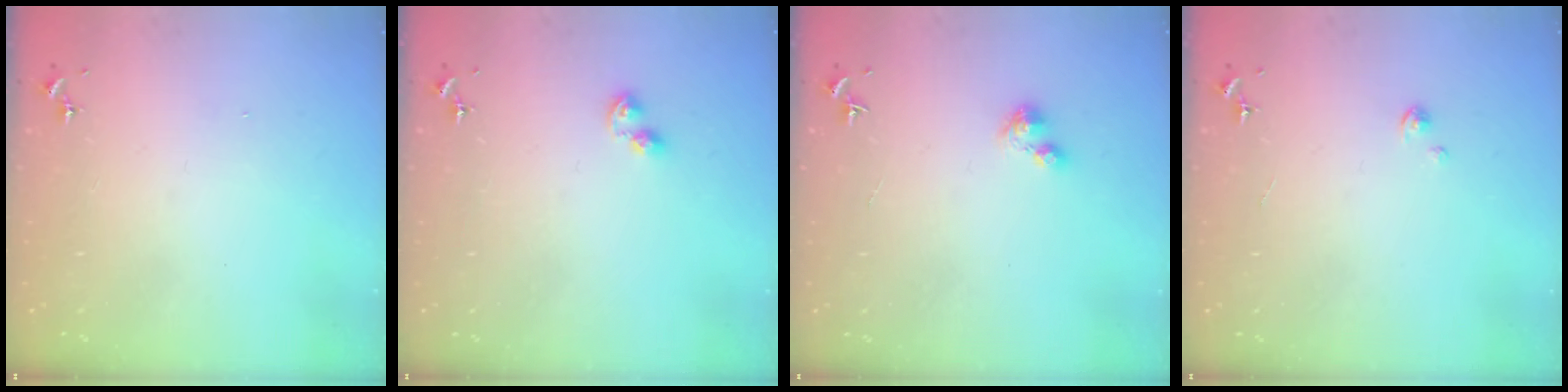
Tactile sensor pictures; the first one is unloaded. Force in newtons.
{"total": 3.7, "press": 3.7, "slide": 0.5}
{"total": 3.6, "press": 3.6, "slide": 0.4}
{"total": 1.0, "press": 1.0, "slide": 0.1}